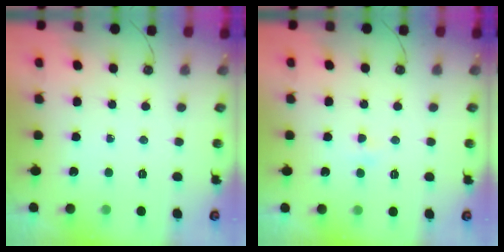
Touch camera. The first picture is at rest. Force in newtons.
{"total": 2.1, "press": 2.0, "slide": 0.3}